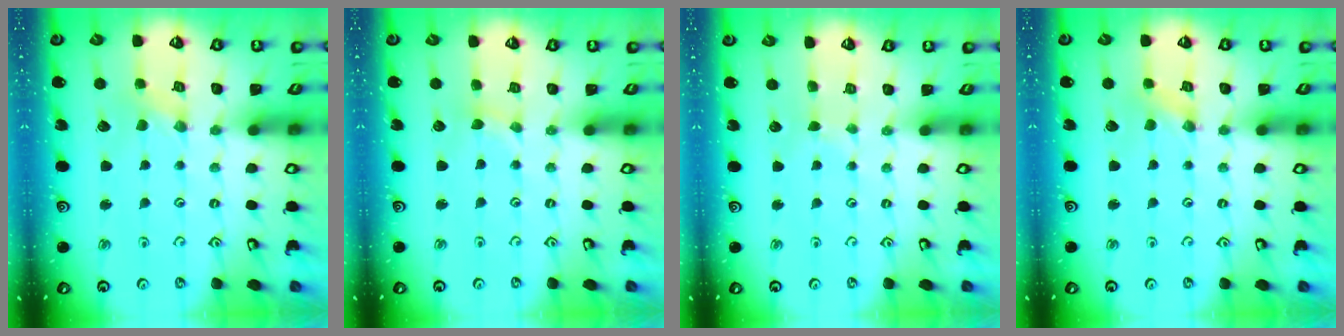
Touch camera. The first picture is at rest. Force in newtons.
{"total": 1.0, "press": 1.0, "slide": 0.2}
{"total": 1.6, "press": 1.6, "slide": 0.2}
{"total": 0.0}